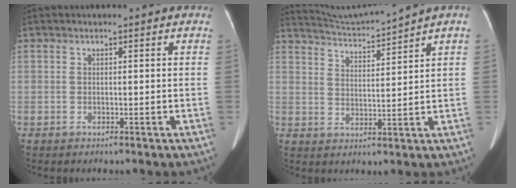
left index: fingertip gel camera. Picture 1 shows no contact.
{"total": 7.1, "force": [6.6, -2.4, 1.2], "torque": [-0.037, -0.006, 0.127]}